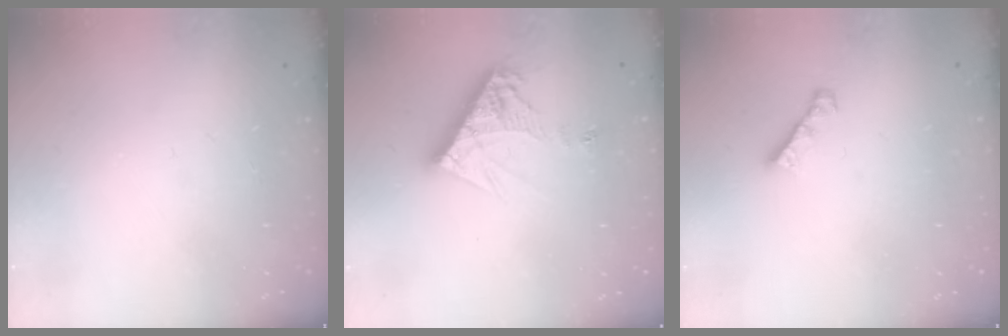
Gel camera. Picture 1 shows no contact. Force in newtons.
{"total": 11.7, "press": 11.6, "slide": 1.1}
{"total": 3.0, "press": 3.0, "slide": 0.3}